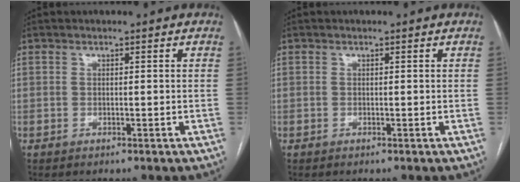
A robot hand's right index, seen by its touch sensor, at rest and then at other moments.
{"total": 0.0}